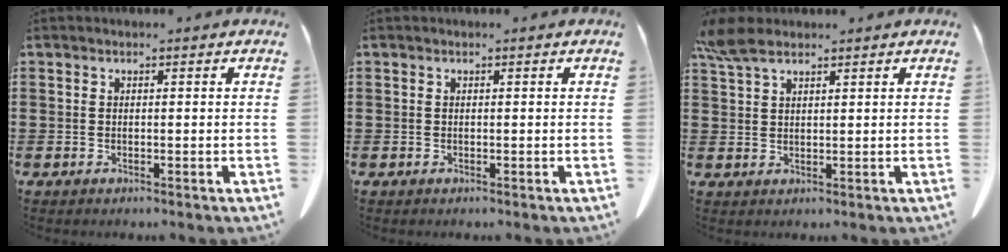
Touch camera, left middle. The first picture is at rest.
{"total": 0.0}
{"total": 4.7, "force": [3.2, 1.8, 2.9], "torque": [-0.074, -0.001, 0.060]}